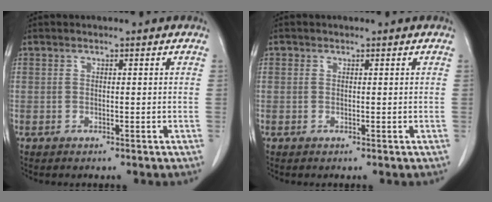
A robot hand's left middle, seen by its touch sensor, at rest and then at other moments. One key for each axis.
{"total": 0.0}